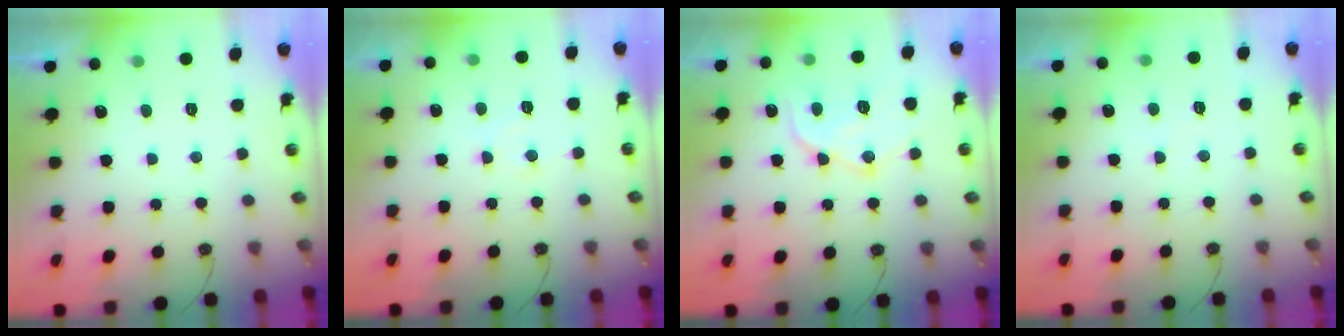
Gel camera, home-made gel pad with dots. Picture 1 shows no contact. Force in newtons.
{"total": 5.5, "press": 5.4, "slide": 0.8}
{"total": 15.4, "press": 15.4, "slide": 1.1}
{"total": 2.0, "press": 2.0, "slide": 0.3}